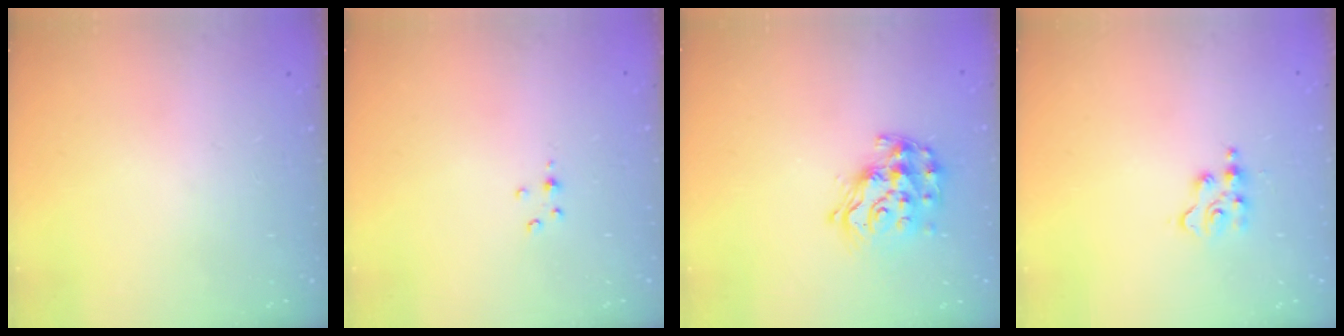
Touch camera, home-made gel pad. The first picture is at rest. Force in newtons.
{"total": 2.0, "press": 2.0, "slide": 0.3}
{"total": 15.5, "press": 15.5, "slide": 1.1}
{"total": 3.8, "press": 3.8, "slide": 0.5}